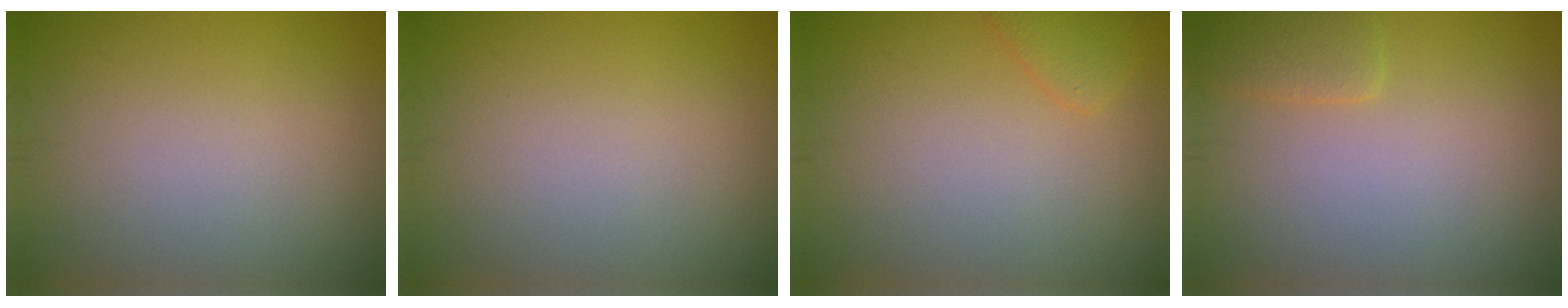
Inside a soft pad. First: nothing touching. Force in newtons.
{"total": 0.0}
{"total": 1.6, "press": 1.6, "slide": 0.2}
{"total": 1.7, "press": 1.7, "slide": 0.2}